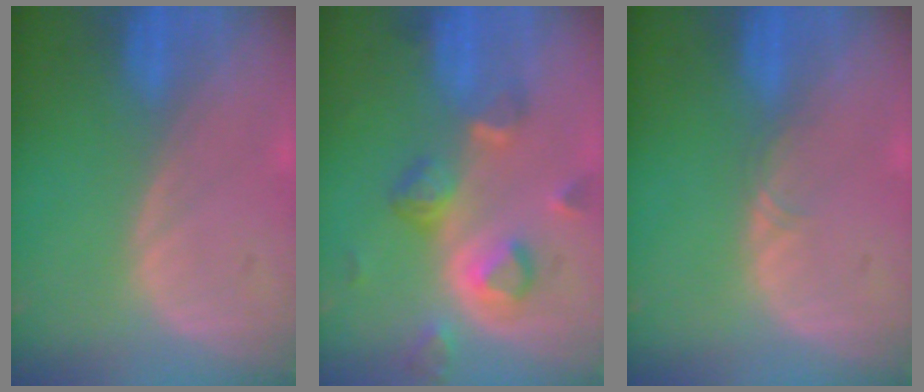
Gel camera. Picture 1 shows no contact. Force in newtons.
{"total": 8.2, "press": 7.3, "slide": 3.7}
{"total": 0.9, "press": 0.8, "slide": 0.2}